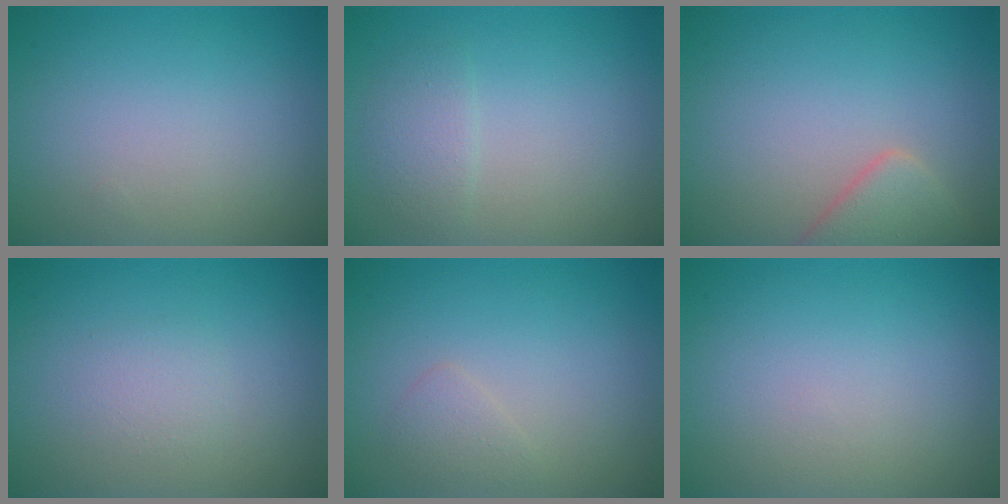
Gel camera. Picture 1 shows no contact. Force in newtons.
{"total": 1.5, "press": 1.5, "slide": 0.1}
{"total": 2.8, "press": 2.8, "slide": 0.4}
{"total": 1.2, "press": 1.2, "slide": 0.0}
{"total": 1.1, "press": 1.1, "slide": 0.0}
{"total": 0.0}